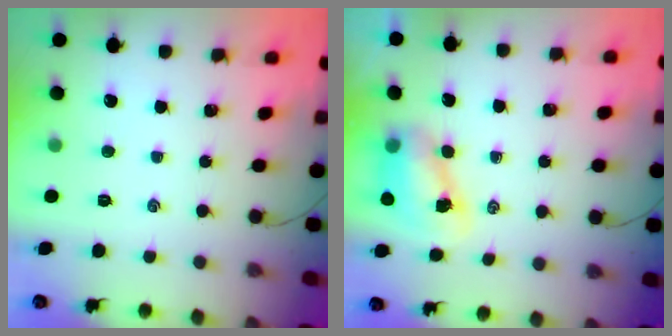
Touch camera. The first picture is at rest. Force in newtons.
{"total": 7.6, "press": 7.4, "slide": 1.7}